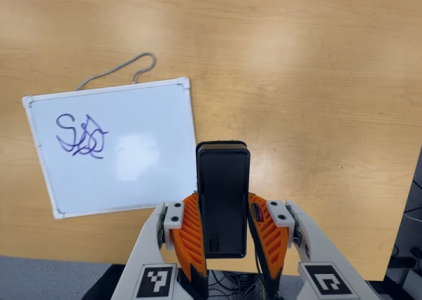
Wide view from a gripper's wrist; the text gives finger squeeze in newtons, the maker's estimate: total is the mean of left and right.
{"total": 5.3, "left": 4.0, "right": 6.7}